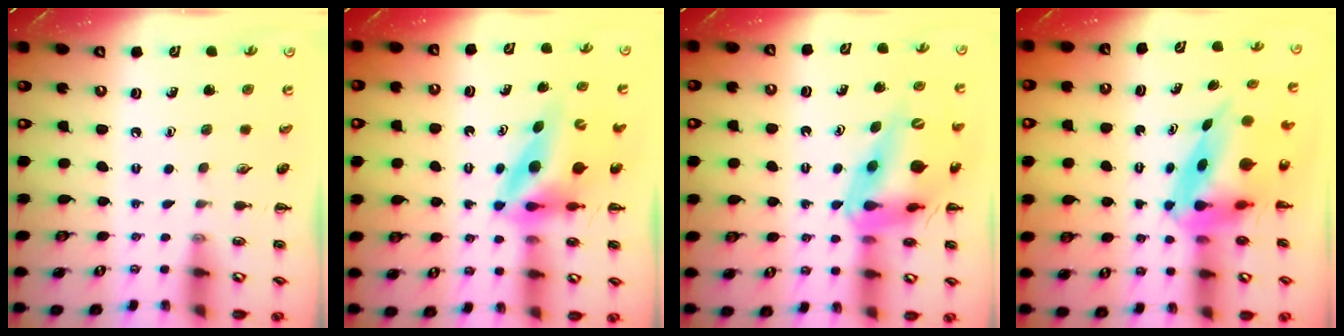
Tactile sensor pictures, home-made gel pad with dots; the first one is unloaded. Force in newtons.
{"total": 8.3, "press": 7.9, "slide": 2.6}
{"total": 17.9, "press": 17.2, "slide": 4.7}
{"total": 8.2, "press": 7.7, "slide": 2.9}